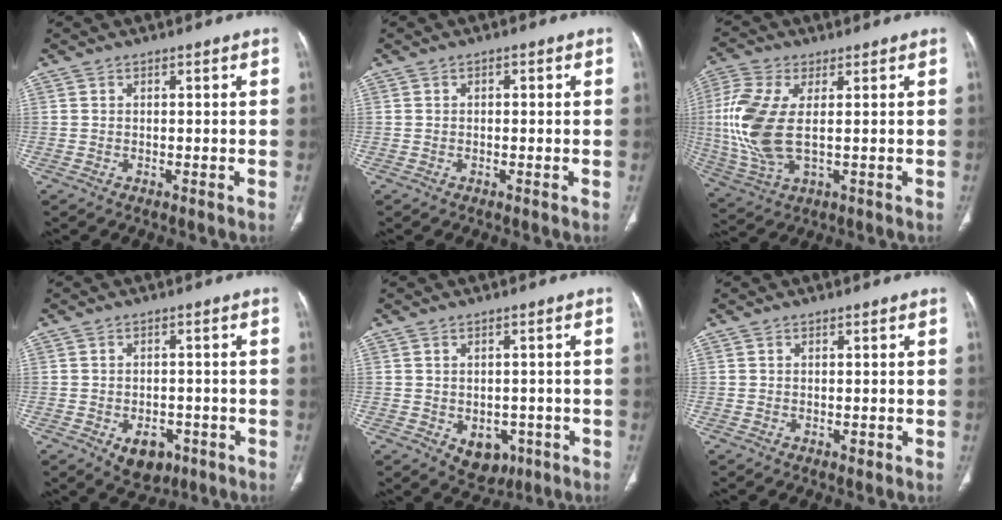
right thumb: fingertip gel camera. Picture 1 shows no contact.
{"total": 0.6, "force": [0.1, 0.4, 0.4], "torque": [-0.001, 0.002, -0.001]}
{"total": 13.5, "force": [0.9, 6.4, 11.9], "torque": [-0.292, -0.003, 0.022]}
{"total": 6.0, "force": [-2.7, 4.1, 3.5], "torque": [-0.033, 0.011, -0.028]}
{"total": 6.1, "force": [-2.1, 4.5, 3.5], "torque": [-0.023, 0.009, -0.013]}
{"total": 0.6, "force": [-0.2, 0.4, 0.5], "torque": [-0.005, -0.001, -0.002]}